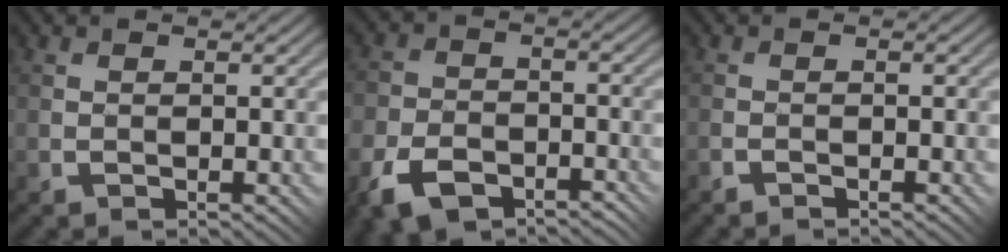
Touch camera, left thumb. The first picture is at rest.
{"total": 7.1, "force": [-4.8, 3.8, 3.5], "torque": [-0.084, -0.006, -0.095]}
{"total": 1.0, "force": [-0.9, -0.1, 0.2], "torque": [-0.004, 0.005, -0.022]}